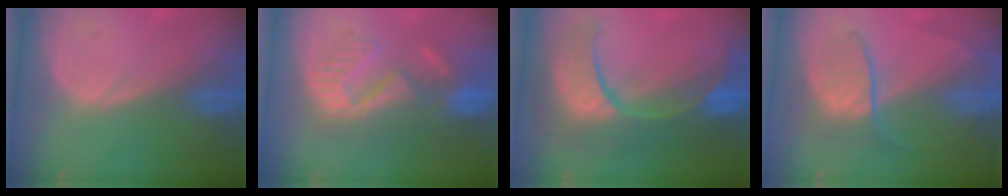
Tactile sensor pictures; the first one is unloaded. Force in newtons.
{"total": 10.7, "press": 9.7, "slide": 4.4}
{"total": 12.5, "press": 12.4, "slide": 1.4}
{"total": 6.3, "press": 6.3, "slide": 0.7}